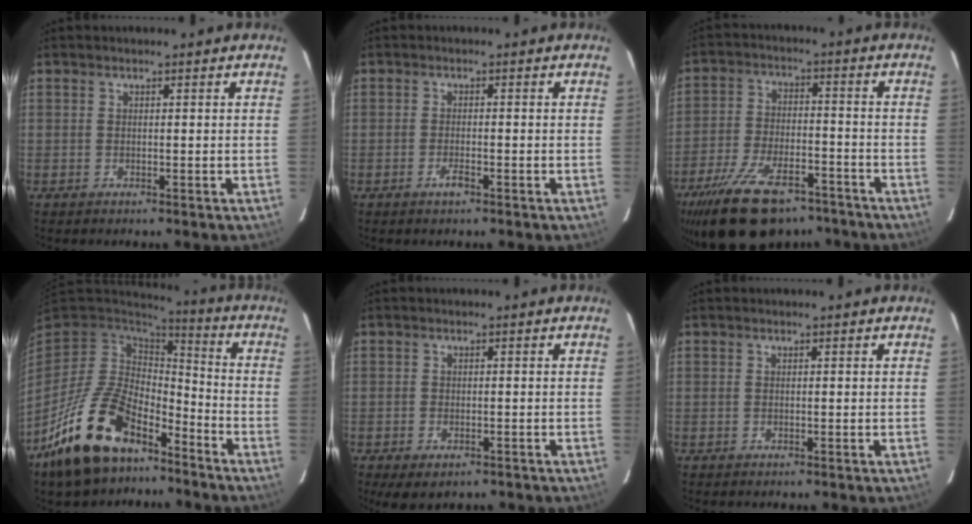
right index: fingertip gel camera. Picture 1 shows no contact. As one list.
[{"total": 2.0, "force": [-1.2, 0.6, 1.4], "torque": [-0.032, -0.001, -0.024]}, {"total": 19.9, "force": [-14.4, 8.8, 10.6], "torque": [-0.223, -0.020, -0.228]}, {"total": 20.2, "force": [-12.9, 10.3, 11.6], "torque": [-0.247, -0.009, -0.217]}, {"total": 4.5, "force": [-2.7, 2.3, 2.6], "torque": [-0.057, -0.017, -0.039]}, {"total": 0.0}]